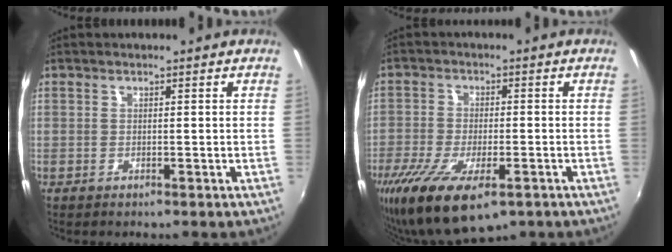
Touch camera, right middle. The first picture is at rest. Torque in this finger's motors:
{"motor_torque": [1.53, -0.61, 0.38, 0.21]}